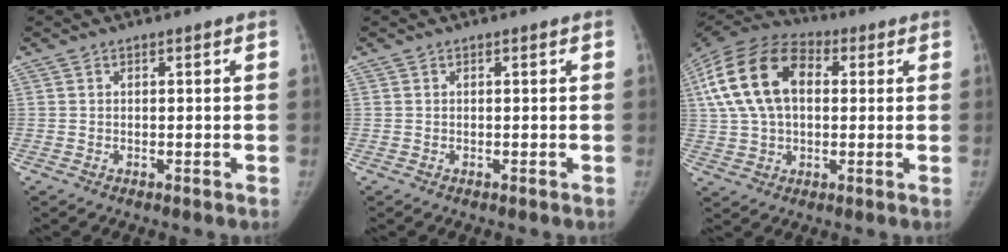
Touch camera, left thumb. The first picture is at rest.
{"total": 0.0}
{"total": 18.4, "force": [3.6, 11.9, 13.6], "torque": [-0.258, 0.024, 0.057]}